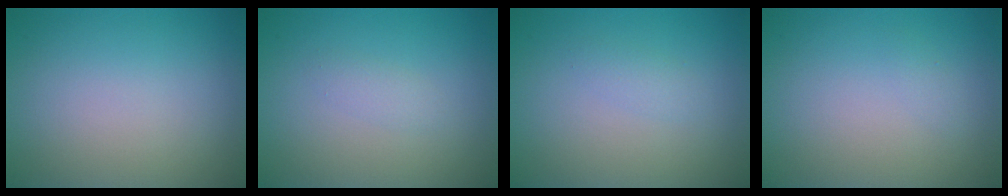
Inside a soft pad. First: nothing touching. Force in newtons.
{"total": 1.0, "press": 1.0, "slide": 0.1}
{"total": 1.0, "press": 1.0, "slide": 0.0}
{"total": 0.6, "press": 0.5, "slide": 0.1}